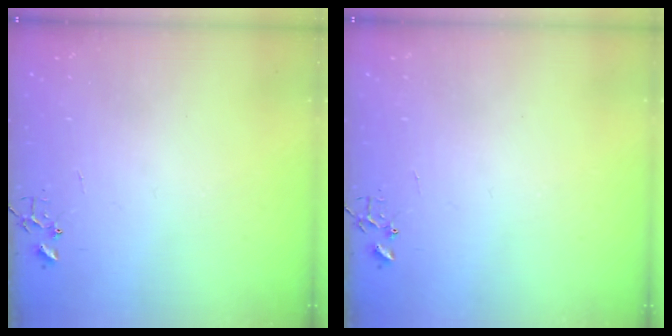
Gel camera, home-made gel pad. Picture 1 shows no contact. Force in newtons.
{"total": 0.0}